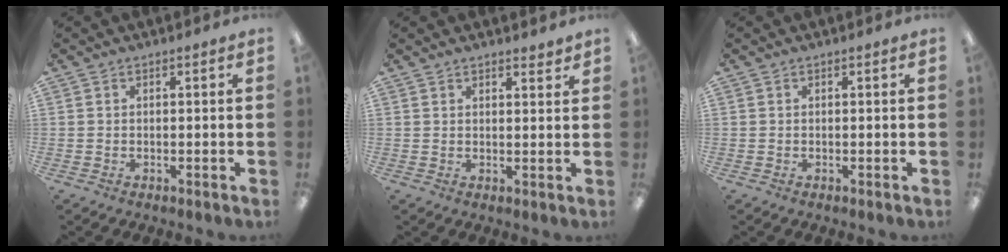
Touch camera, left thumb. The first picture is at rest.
{"total": 2.0, "force": [1.9, 0.3, 0.4], "torque": [-0.001, -0.009, 0.034]}
{"total": 0.0}